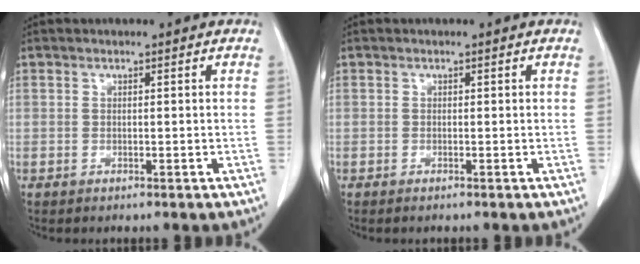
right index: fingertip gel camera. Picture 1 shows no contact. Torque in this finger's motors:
{"motor_torque": [-0.10, 0.08, 0.04, 0.01]}